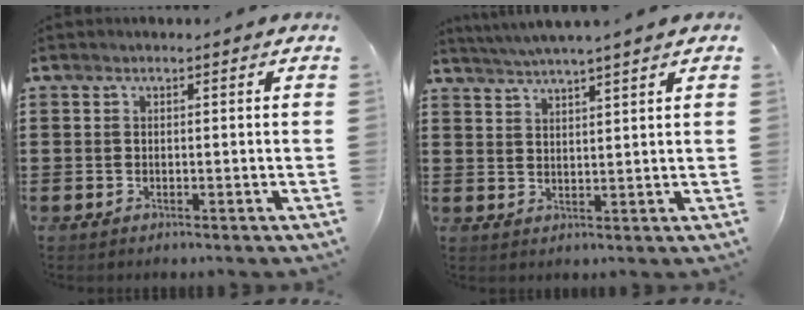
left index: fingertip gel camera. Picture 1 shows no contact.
{"total": 3.4, "force": [3.1, -0.5, 1.2], "torque": [-0.033, -0.010, 0.056]}